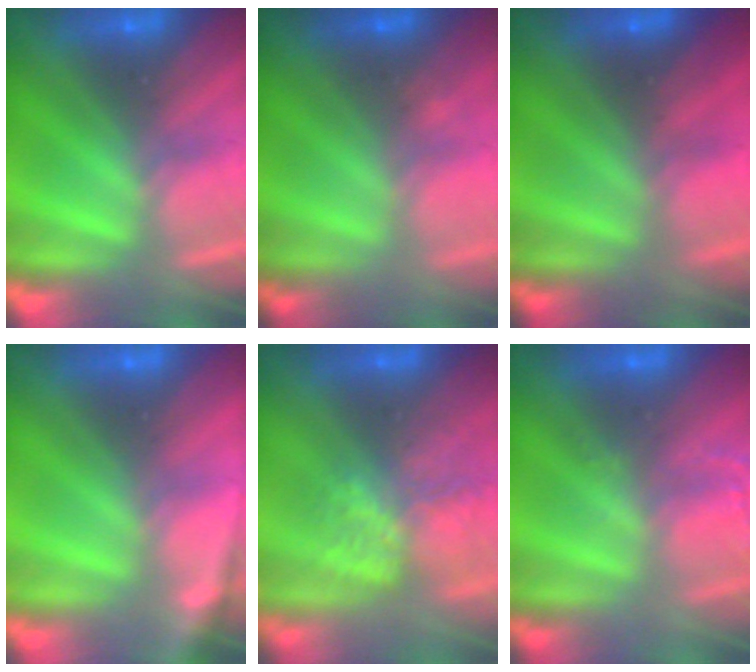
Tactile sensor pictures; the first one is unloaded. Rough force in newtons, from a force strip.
{"total": 1.9}
{"total": 2.2}
{"total": 1.4}
{"total": 6.9}
{"total": 1.7}